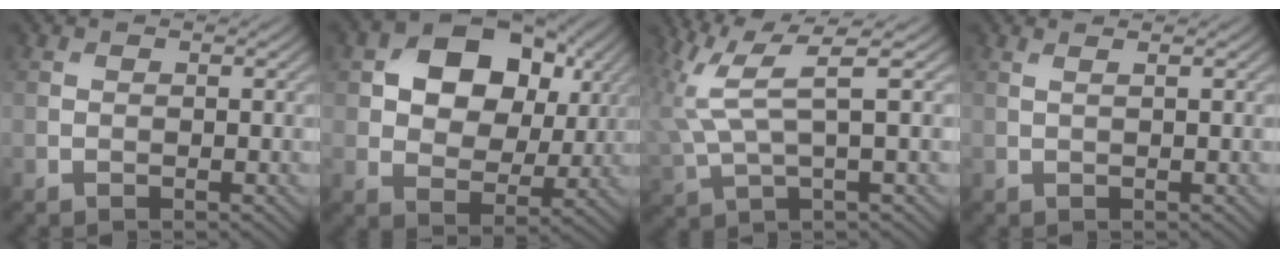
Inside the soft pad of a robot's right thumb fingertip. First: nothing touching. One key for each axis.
{"total": 12.8, "fx": 4.4, "fy": 9.1, "fz": 7.9, "tx": -0.147, "ty": 0.022, "tz": 0.065}
{"total": 7.5, "fx": 2.8, "fy": 1.9, "fz": 6.7, "tx": -0.159, "ty": 0.014, "tz": 0.058}
{"total": 1.1, "fx": 0.6, "fy": 0.2, "fz": 0.9, "tx": -0.010, "ty": 0.002, "tz": 0.004}